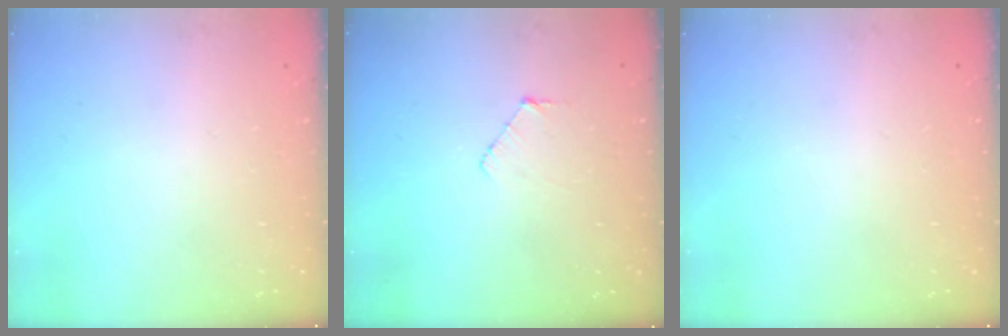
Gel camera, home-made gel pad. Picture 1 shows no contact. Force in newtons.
{"total": 4.4, "press": 4.4, "slide": 0.4}
{"total": 0.0}